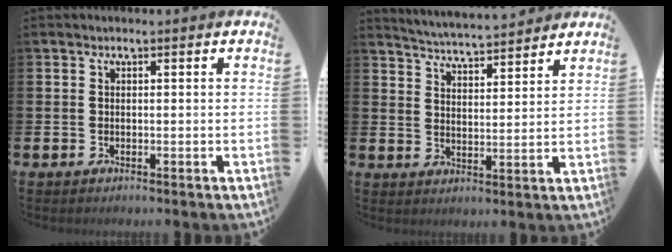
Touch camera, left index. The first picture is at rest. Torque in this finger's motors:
{"motor_torque": [0.80, -1.07, 0.40, 0.08]}